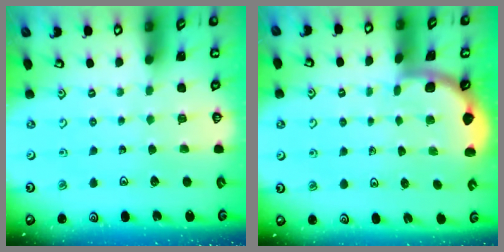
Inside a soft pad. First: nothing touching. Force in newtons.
{"total": 1.9, "press": 1.9, "slide": 0.0}